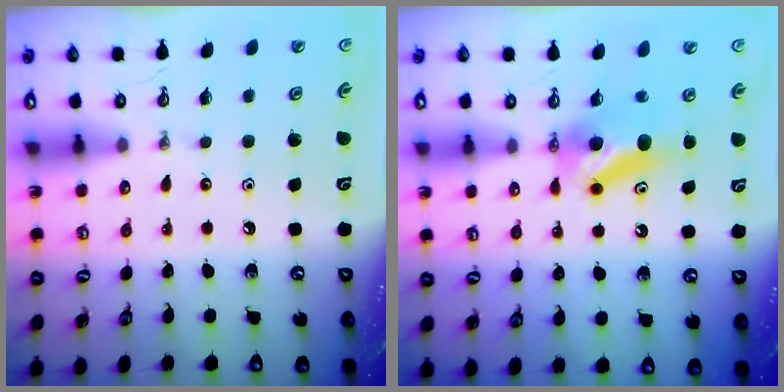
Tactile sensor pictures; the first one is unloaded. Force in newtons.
{"total": 8.2, "press": 5.9, "slide": 5.7}